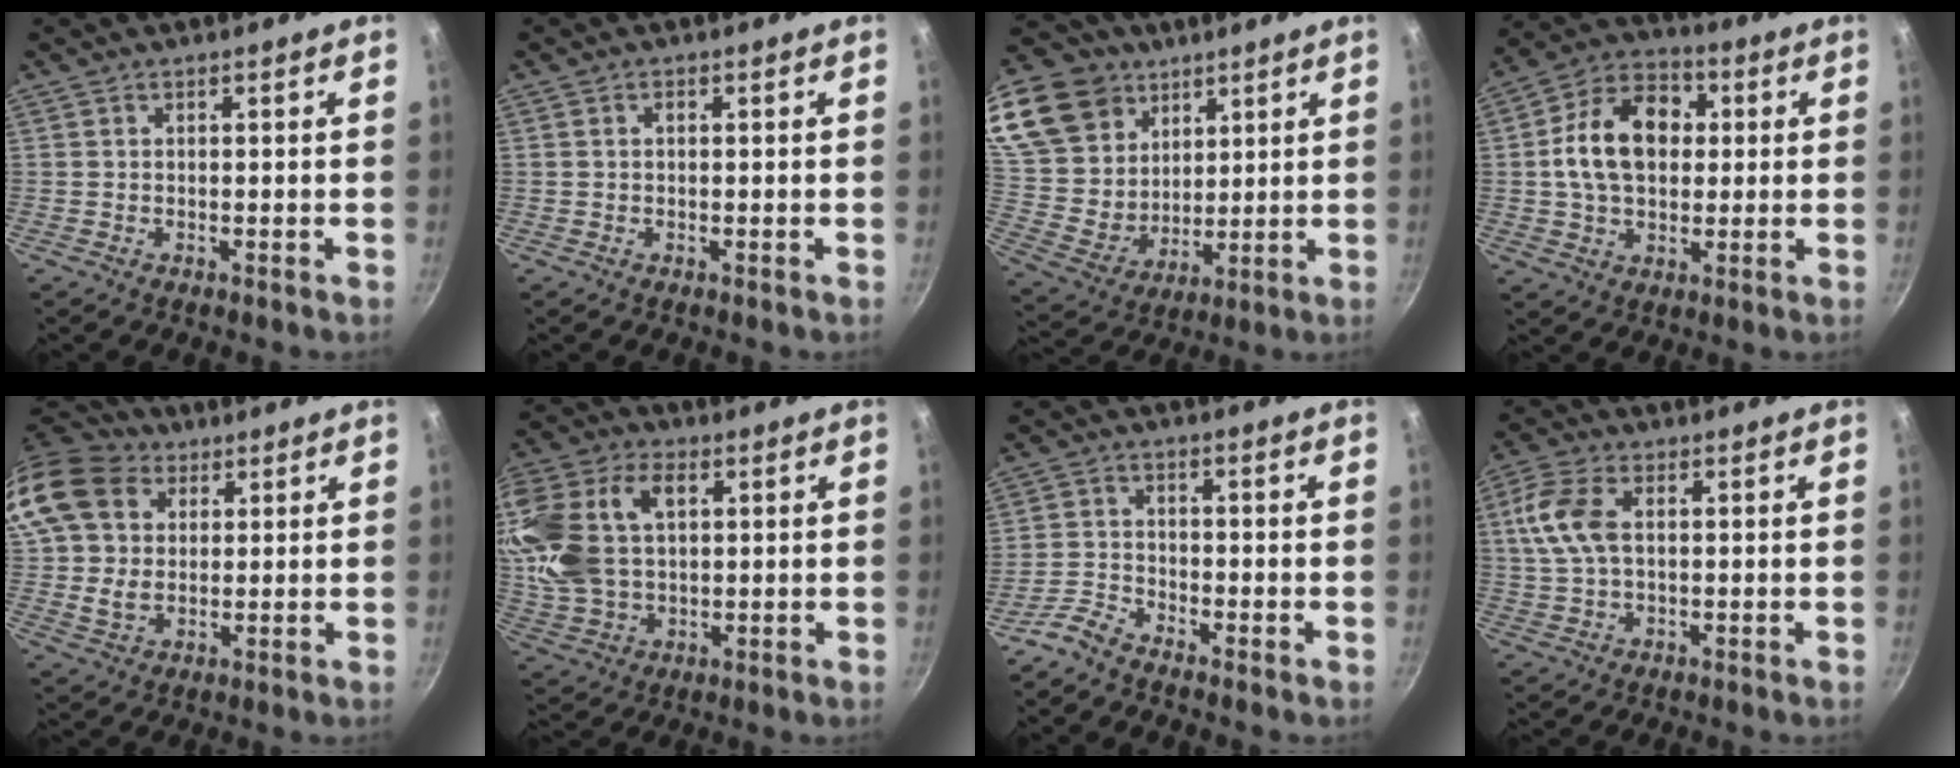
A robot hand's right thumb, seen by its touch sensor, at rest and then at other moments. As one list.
[{"total": 0.8, "force": [0.2, 0.5, 0.6], "torque": [-0.010, 0.005, 0.002]}, {"total": 27.3, "force": [14.7, 19.6, 12.2], "torque": [-0.272, -0.015, 0.289]}, {"total": 15.1, "force": [1.7, 10.7, 10.5], "torque": [-0.147, 0.022, 0.014]}, {"total": 19.5, "force": [7.6, 14.5, 10.6], "torque": [-0.225, 0.008, 0.135]}, {"total": 20.3, "force": [4.4, 13.3, 14.6], "torque": [-0.302, 0.011, 0.085]}, {"total": 3.5, "force": [-3.2, 1.1, 1.0], "torque": [-0.028, 0.023, -0.074]}, {"total": 9.1, "force": [1.7, 5.3, 7.3], "torque": [-0.151, 0.011, 0.027]}]